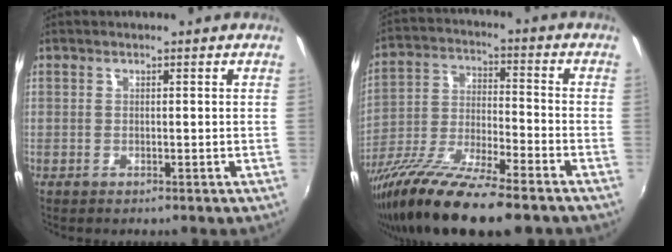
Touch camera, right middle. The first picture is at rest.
{"total": 18.2, "force": [-13.3, 3.2, 12.1], "torque": [-0.235, -0.045, -0.239]}